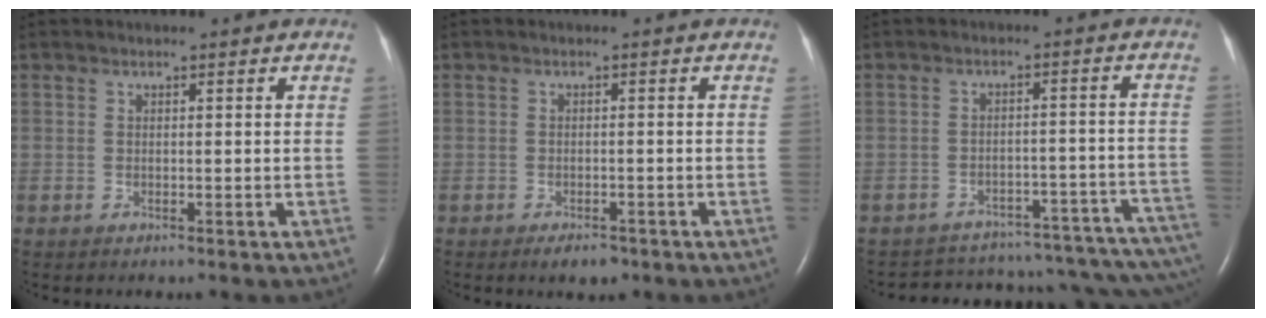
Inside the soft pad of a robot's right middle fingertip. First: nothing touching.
{"total": 2.5, "force": [-1.8, 1.1, 1.4], "torque": [-0.026, -0.002, -0.019]}
{"total": 23.0, "force": [-21.0, 5.6, 7.5], "torque": [-0.073, 0.022, -0.241]}